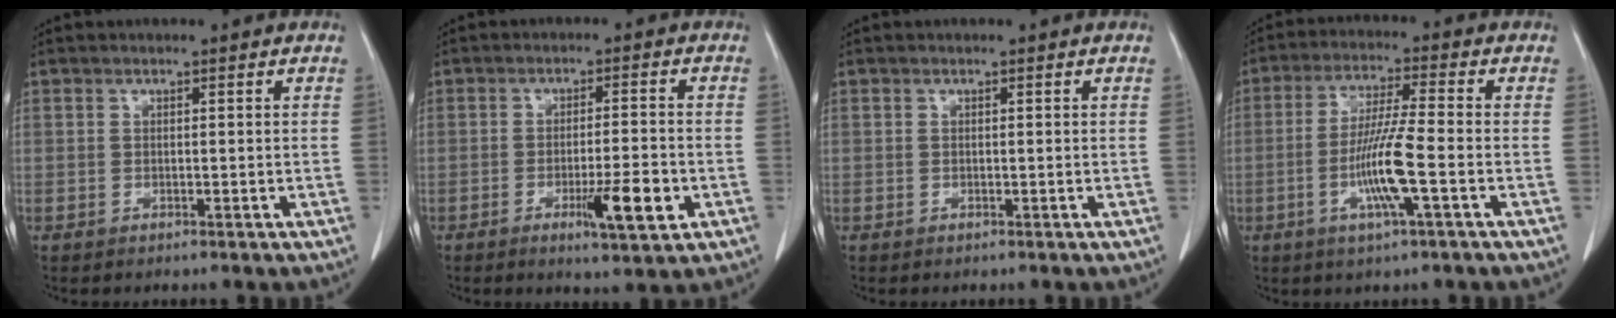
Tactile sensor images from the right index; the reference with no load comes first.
{"total": 7.4, "force": [-2.9, 0.9, 6.7], "torque": [-0.105, -0.009, -0.040]}
{"total": 0.0}
{"total": 9.1, "force": [-2.8, -0.3, 8.7], "torque": [-0.170, -0.009, -0.056]}